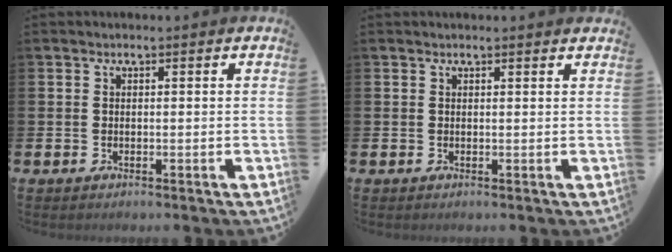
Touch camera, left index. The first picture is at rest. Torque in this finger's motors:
{"motor_torque": [0.58, -1.56, 0.13, 0.01]}